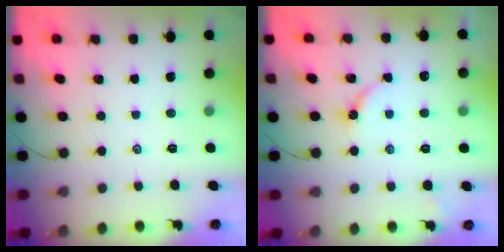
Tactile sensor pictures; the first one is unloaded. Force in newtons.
{"total": 4.7, "press": 4.6, "slide": 0.6}